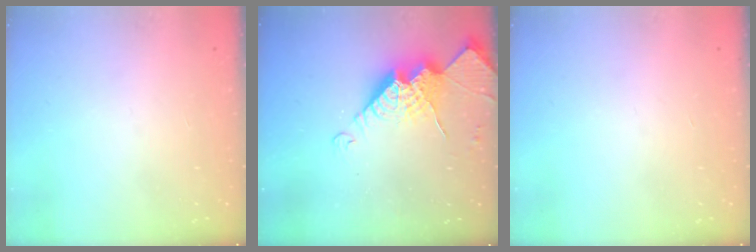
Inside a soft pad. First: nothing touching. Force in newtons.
{"total": 16.0, "press": 16.0, "slide": 1.5}
{"total": 0.0}